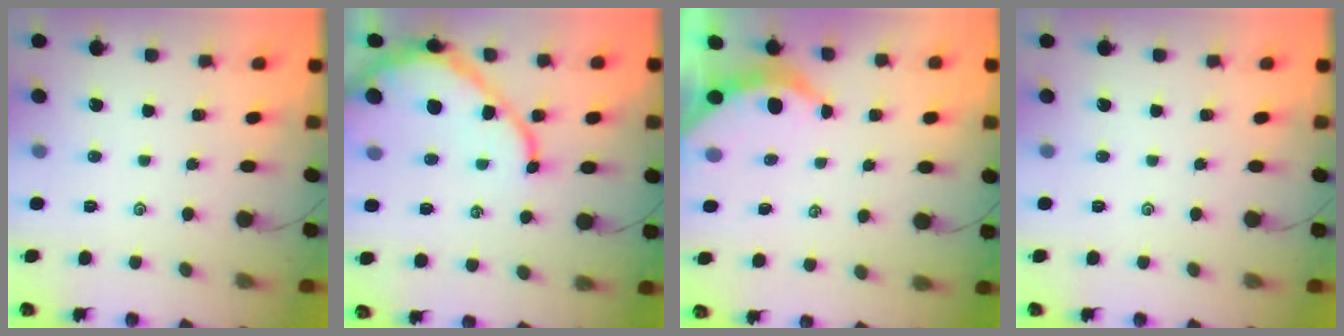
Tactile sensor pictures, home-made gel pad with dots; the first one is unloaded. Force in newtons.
{"total": 12.2, "press": 12.1, "slide": 1.4}
{"total": 3.8, "press": 3.7, "slide": 0.5}
{"total": 0.0}